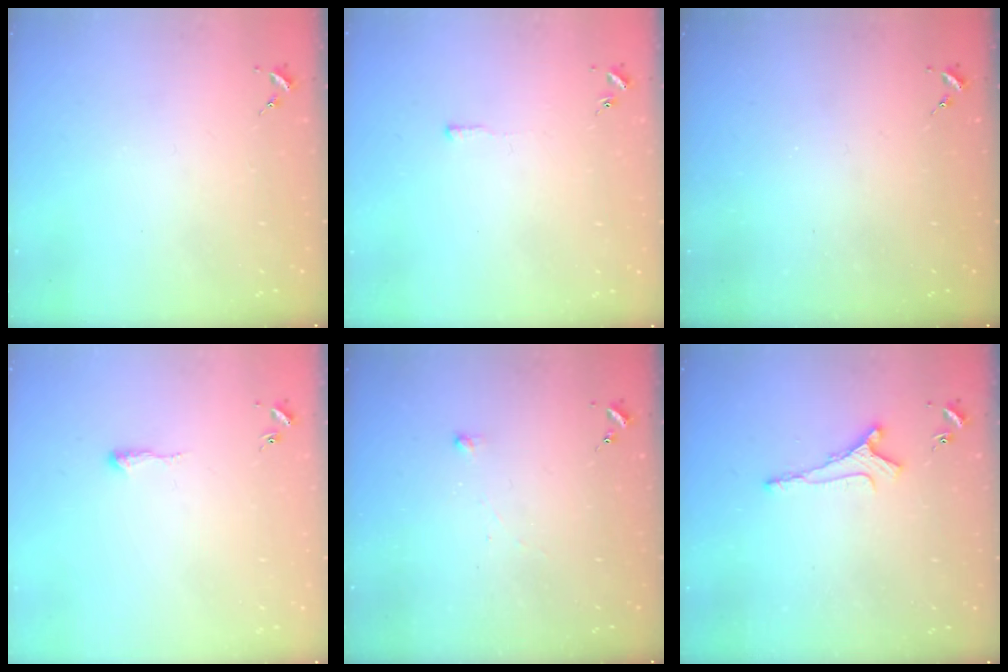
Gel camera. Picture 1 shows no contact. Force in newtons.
{"total": 2.9, "press": 2.9, "slide": 0.5}
{"total": 0.0}
{"total": 4.4, "press": 4.3, "slide": 0.7}
{"total": 2.6, "press": 2.6, "slide": 0.6}
{"total": 4.5, "press": 4.4, "slide": 0.9}